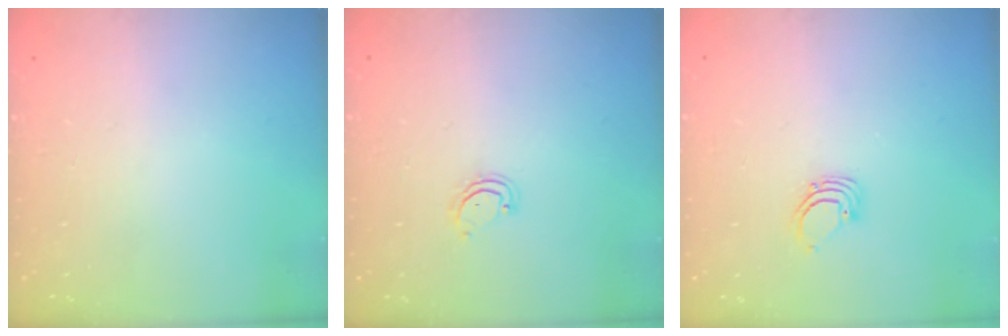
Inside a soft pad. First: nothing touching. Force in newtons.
{"total": 2.9, "press": 2.9, "slide": 0.3}
{"total": 2.7, "press": 2.7, "slide": 0.1}